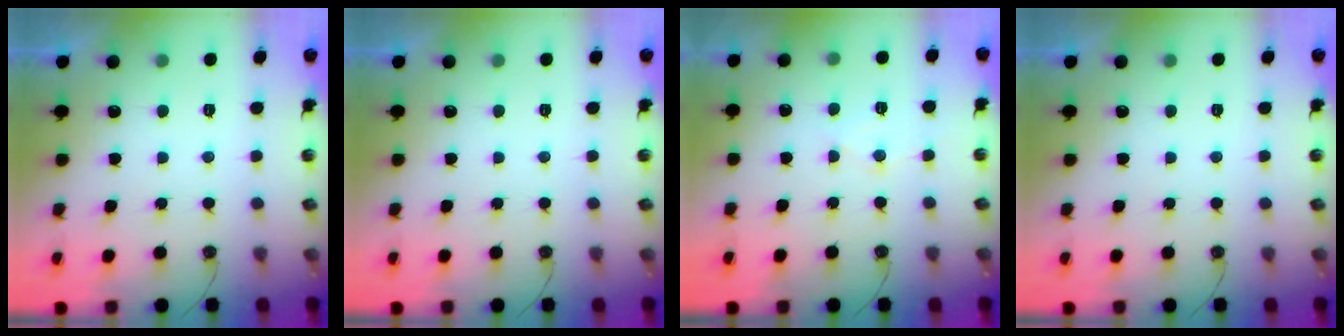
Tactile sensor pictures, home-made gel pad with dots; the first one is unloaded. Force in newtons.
{"total": 0.0}
{"total": 6.4, "press": 6.4, "slide": 0.3}
{"total": 0.0}